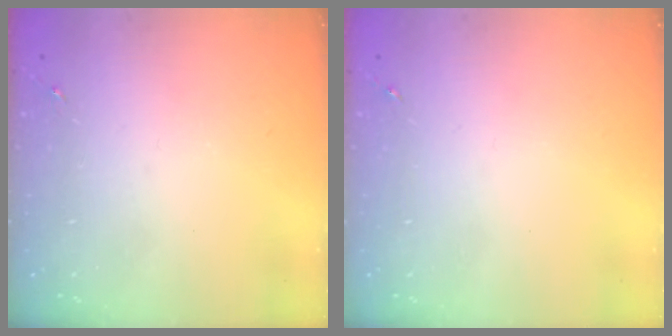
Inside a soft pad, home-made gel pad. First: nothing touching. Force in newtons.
{"total": 0.0}